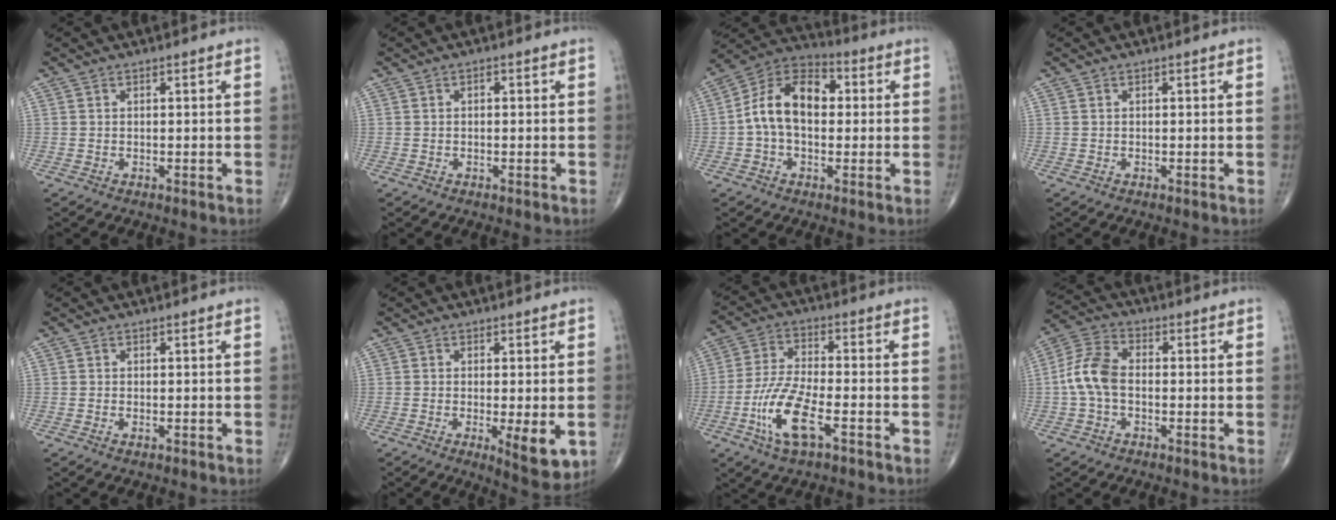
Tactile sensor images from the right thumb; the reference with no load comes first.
{"total": 0.7, "force": [0.1, 0.5, 0.6], "torque": [-0.003, 0.003, -0.001]}
{"total": 13.3, "force": [0.6, 8.6, 10.2], "torque": [-0.167, 0.036, -0.003]}
{"total": 0.0}
{"total": 0.7, "force": [-0.3, 0.4, 0.5], "torque": [-0.013, 0.002, -0.005]}
{"total": 7.0, "force": [-1.6, 2.0, 6.5], "torque": [-0.094, -0.020, -0.021]}
{"total": 11.5, "force": [-4.9, 3.9, 9.6], "torque": [-0.207, 0.019, -0.092]}
{"total": 8.2, "force": [-0.9, 5.0, 6.4], "torque": [-0.137, 0.025, -0.029]}